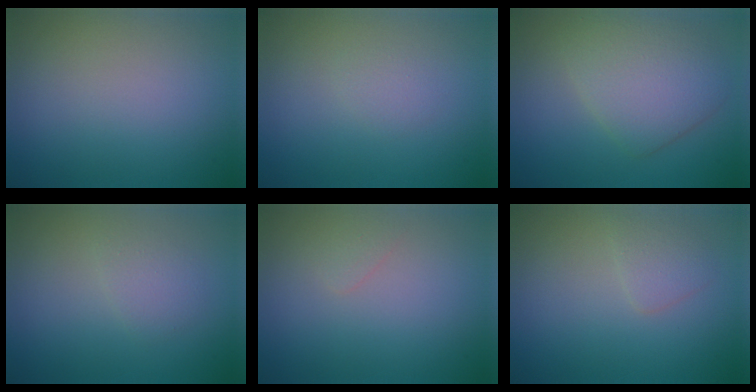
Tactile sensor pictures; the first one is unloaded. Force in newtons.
{"total": 0.8, "press": 0.8, "slide": 0.1}
{"total": 4.9, "press": 4.9, "slide": 0.2}
{"total": 1.4, "press": 1.4, "slide": 0.1}
{"total": 0.6, "press": 0.6, "slide": 0.1}
{"total": 1.4, "press": 1.4, "slide": 0.1}